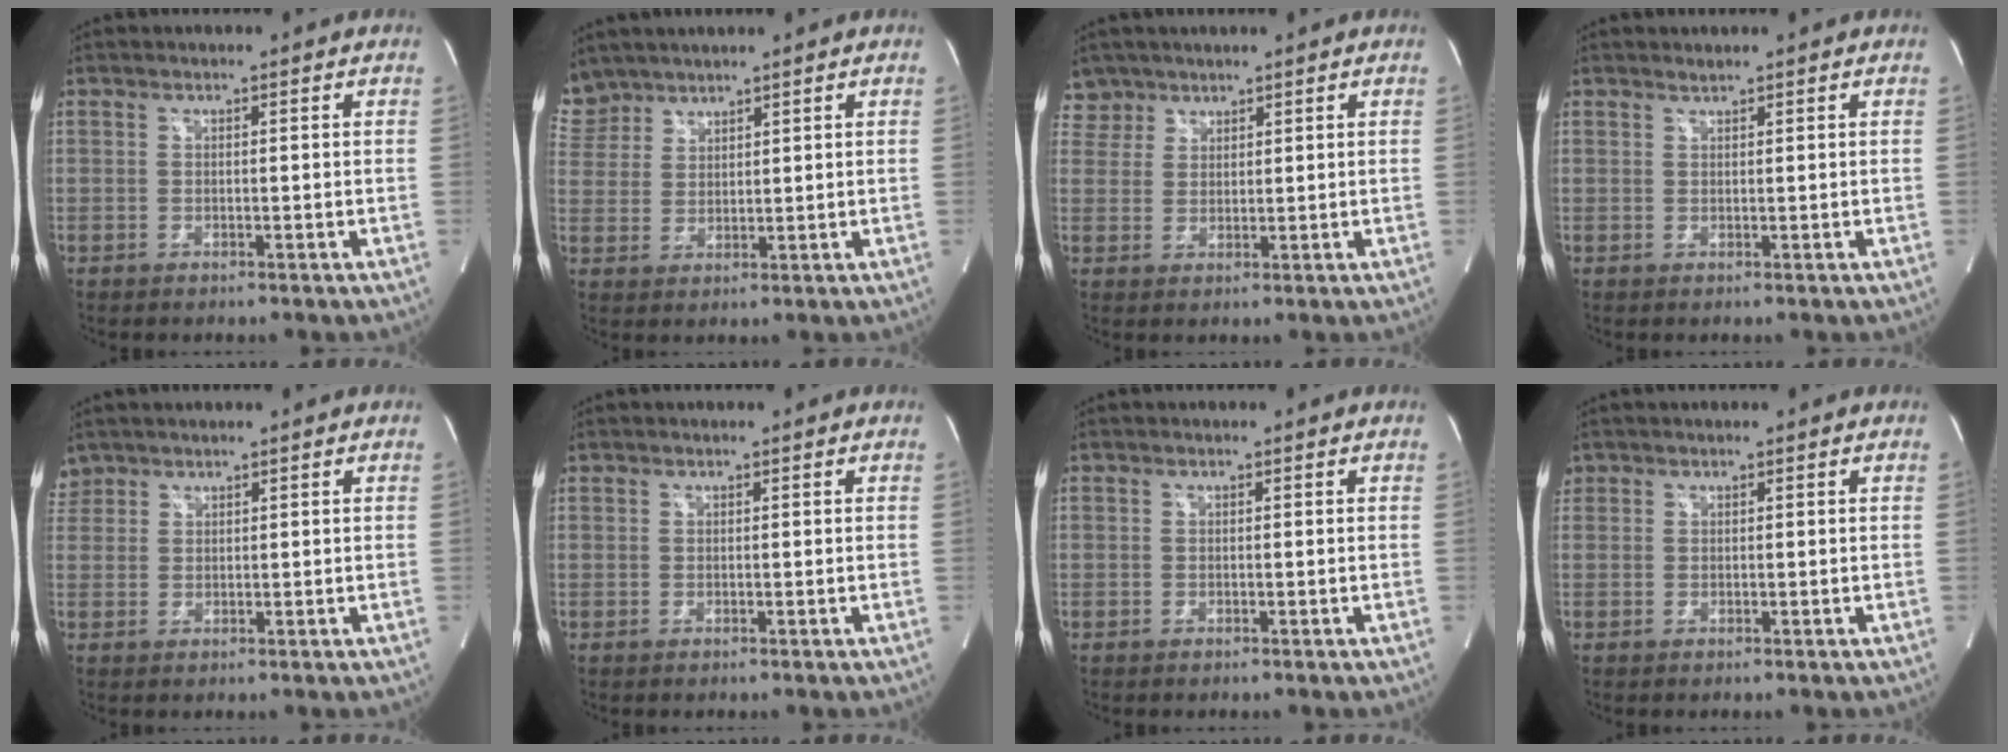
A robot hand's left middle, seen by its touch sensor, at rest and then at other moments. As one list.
[{"total": 6.1, "force": [5.4, 2.9, 0.0], "torque": [-0.004, 0.011, 0.118]}, {"total": 3.2, "force": [2.4, 1.9, -0.7], "torque": [0.020, 0.006, 0.046]}, {"total": 0.6, "force": [0.6, -0.1, 0.0], "torque": [-0.006, 0.000, 0.013]}, {"total": 2.5, "force": [2.1, 1.3, -0.2], "torque": [0.004, 0.013, 0.042]}, {"total": 0.0}, {"total": 0.0}, {"total": 0.9, "force": [0.6, 0.7, 0.0], "torque": [0.002, 0.011, 0.010]}]